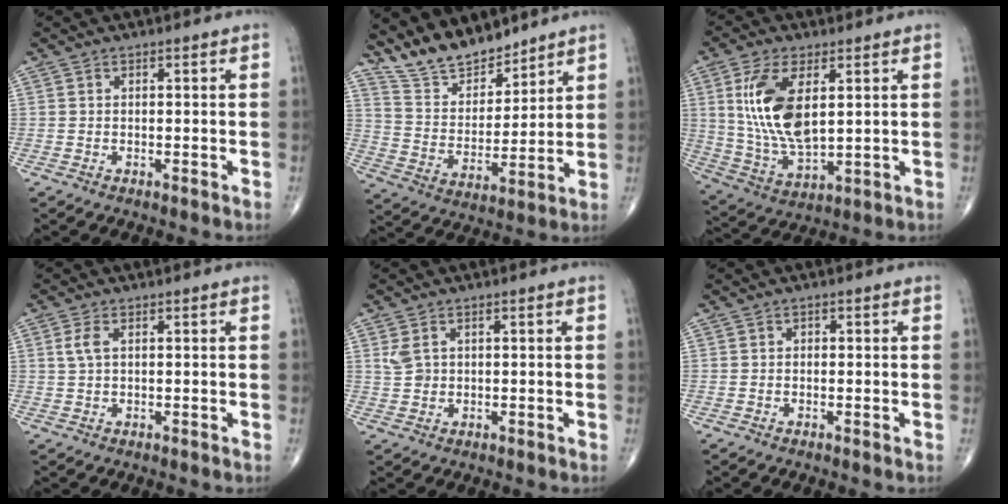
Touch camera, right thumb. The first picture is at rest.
{"total": 11.7, "force": [10.4, 4.2, 3.5], "torque": [-0.041, -0.065, 0.203]}
{"total": 14.4, "force": [3.8, 6.8, 12.1], "torque": [-0.241, -0.021, 0.084]}
{"total": 2.6, "force": [0.7, 1.2, 2.1], "torque": [-0.054, 0.008, 0.016]}
{"total": 2.6, "force": [1.1, 1.8, 1.5], "torque": [-0.028, 0.001, 0.030]}
{"total": 0.6, "force": [0.1, 0.5, 0.3], "torque": [-0.002, 0.001, 0.001]}